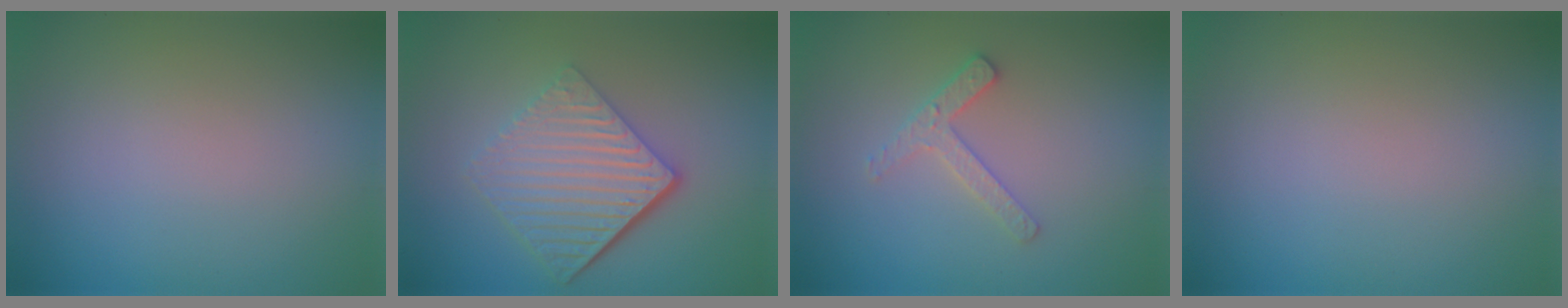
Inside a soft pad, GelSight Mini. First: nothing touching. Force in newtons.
{"total": 6.7, "press": 4.4, "slide": 5.1}
{"total": 2.3, "press": 2.2, "slide": 0.4}
{"total": 0.0}